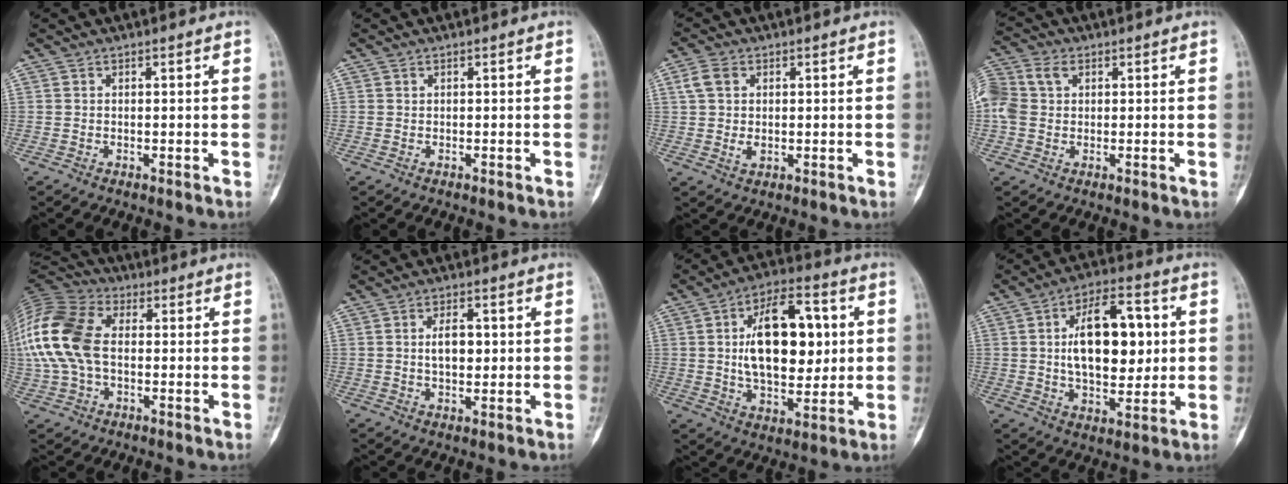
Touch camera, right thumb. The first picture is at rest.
{"total": 0.0}
{"total": 5.3, "force": [1.0, 3.8, 3.6], "torque": [-0.069, 0.001, 0.022]}
{"total": 10.1, "force": [2.4, 7.5, 6.4], "torque": [-0.161, 0.026, 0.046]}
{"total": 17.9, "force": [0.3, 11.6, 13.6], "torque": [-0.313, 0.025, 0.000]}
{"total": 5.0, "force": [0.7, 2.6, 4.2], "torque": [-0.065, 0.000, 0.013]}
{"total": 18.7, "force": [2.8, 10.1, 15.4], "torque": [-0.212, 0.002, 0.047]}
{"total": 16.9, "force": [2.3, 9.1, 14.0], "torque": [-0.188, 0.004, 0.037]}